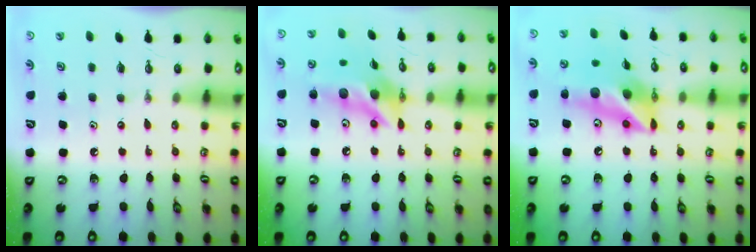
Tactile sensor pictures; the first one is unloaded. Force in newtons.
{"total": 14.7, "press": 14.6, "slide": 1.1}
{"total": 15.7, "press": 15.5, "slide": 2.5}